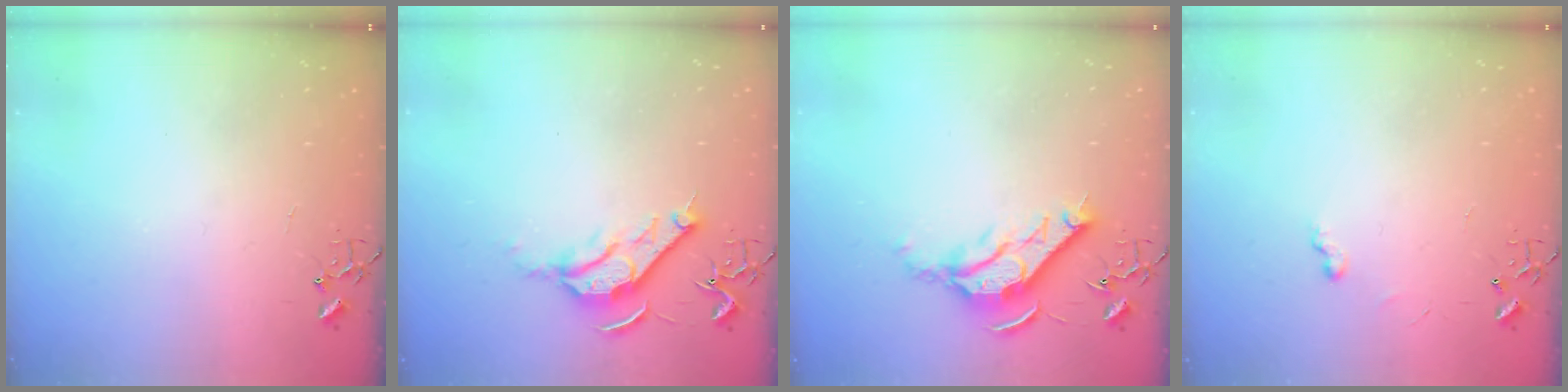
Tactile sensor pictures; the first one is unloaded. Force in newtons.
{"total": 10.3, "press": 10.2, "slide": 1.3}
{"total": 11.7, "press": 11.6, "slide": 1.3}
{"total": 5.2, "press": 5.2, "slide": 0.4}